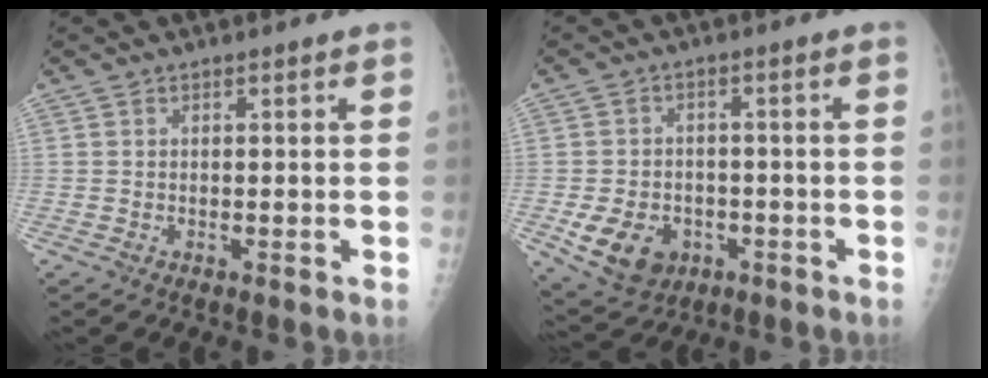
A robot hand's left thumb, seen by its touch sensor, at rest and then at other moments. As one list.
[{"total": 9.9, "force": [-3.4, 7.6, 5.3], "torque": [-0.081, 0.012, -0.042]}]